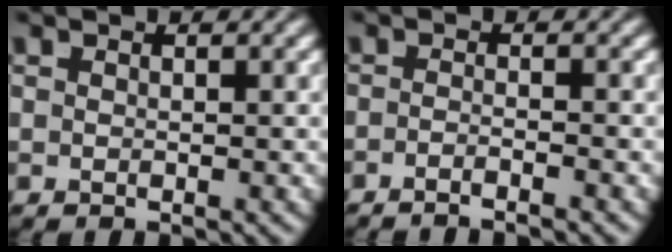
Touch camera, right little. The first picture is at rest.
{"total": 2.3, "force": [-2.2, -0.5, 0.6], "torque": [-0.005, -0.005, -0.037]}